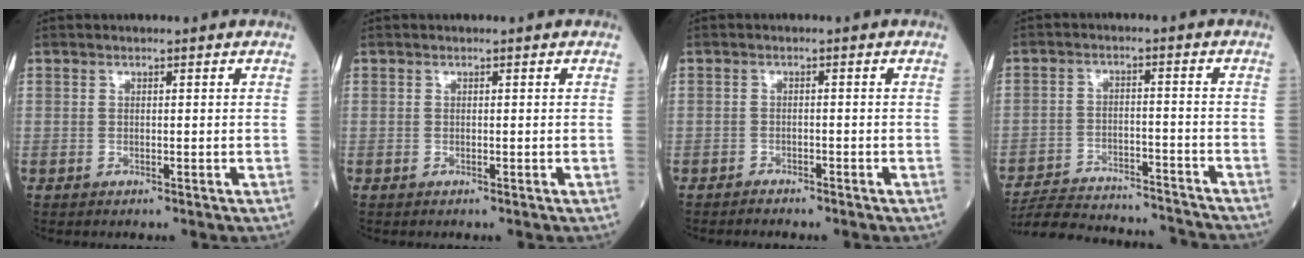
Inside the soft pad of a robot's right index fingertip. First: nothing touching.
{"total": 0.0}
{"total": 1.5, "force": [-1.4, 0.4, 0.3], "torque": [-0.006, -0.001, -0.020]}
{"total": 17.9, "force": [-17.2, 2.5, 4.5], "torque": [-0.099, -0.001, -0.248]}